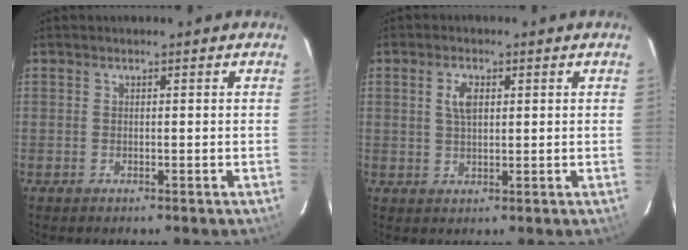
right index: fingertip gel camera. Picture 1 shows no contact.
{"total": 3.9, "force": [1.2, 2.4, 2.7], "torque": [-0.049, 0.008, 0.024]}